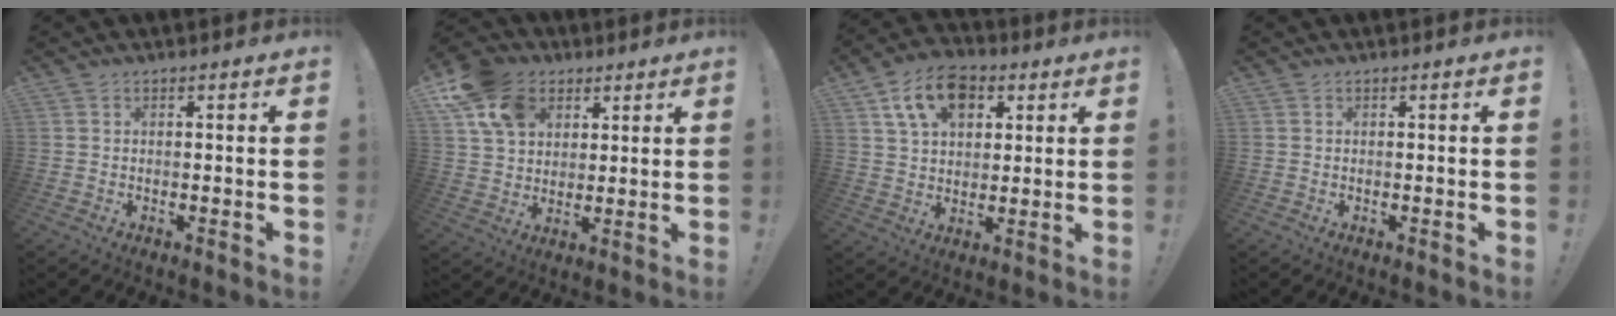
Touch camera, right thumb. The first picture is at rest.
{"total": 14.1, "force": [6.5, 10.5, 6.7], "torque": [-0.114, -0.022, 0.133]}
{"total": 13.1, "force": [5.7, 9.1, 7.6], "torque": [-0.126, -0.004, 0.109]}
{"total": 0.0}